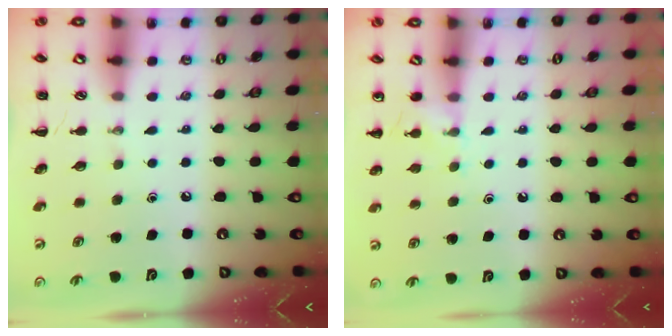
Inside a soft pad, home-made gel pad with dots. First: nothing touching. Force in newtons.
{"total": 6.3, "press": 5.9, "slide": 2.1}